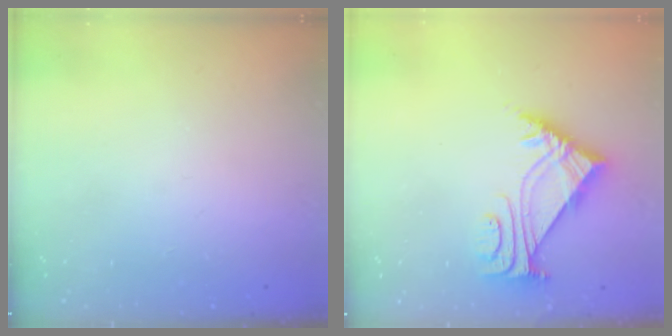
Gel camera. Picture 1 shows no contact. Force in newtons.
{"total": 5.5, "press": 5.3, "slide": 1.1}